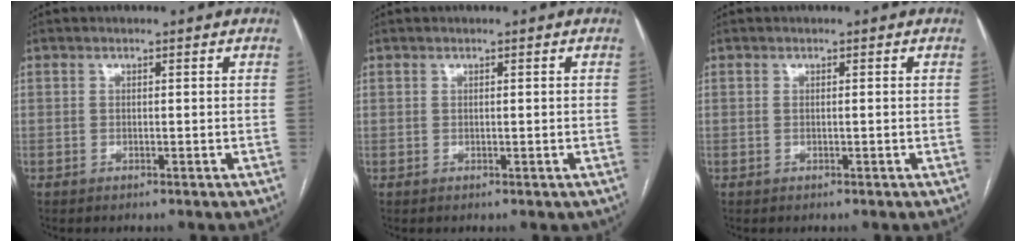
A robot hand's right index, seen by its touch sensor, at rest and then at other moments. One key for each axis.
{"total": 0.6, "fx": 0.1, "fy": 0.6, "fz": 0.1, "tx": 0.000, "ty": 0.004, "tz": 0.004}
{"total": 0.5, "fx": -0.1, "fy": 0.0, "fz": 0.5, "tx": -0.010, "ty": 0.000, "tz": 0.002}